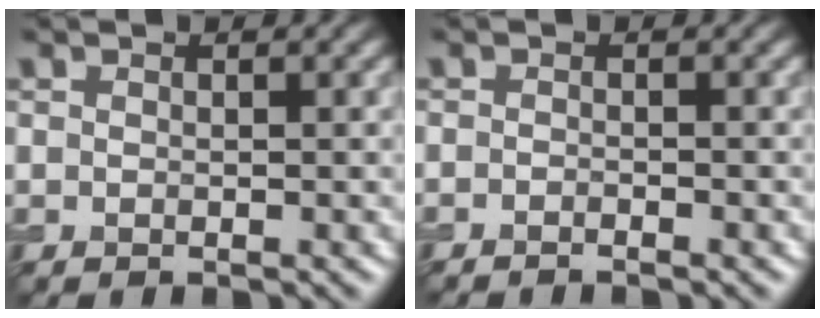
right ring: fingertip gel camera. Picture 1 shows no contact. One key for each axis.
{"total": 0.8, "fx": -0.7, "fy": 0.0, "fz": 0.4, "tx": -0.007, "ty": -0.003, "tz": -0.015}